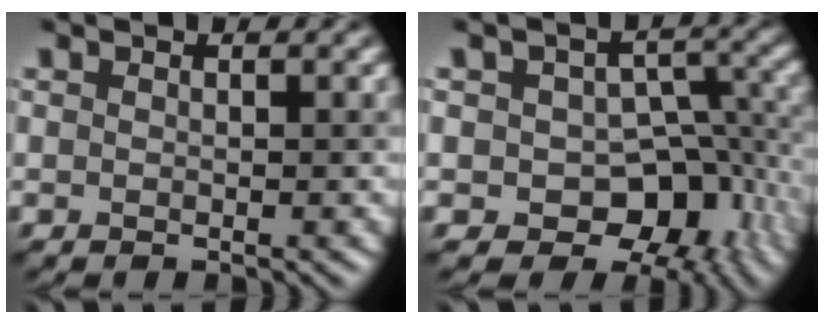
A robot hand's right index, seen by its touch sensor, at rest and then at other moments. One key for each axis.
{"total": 8.7, "fx": -3.0, "fy": 6.0, "fz": 5.5, "tx": -0.055, "ty": -0.006, "tz": -0.047}